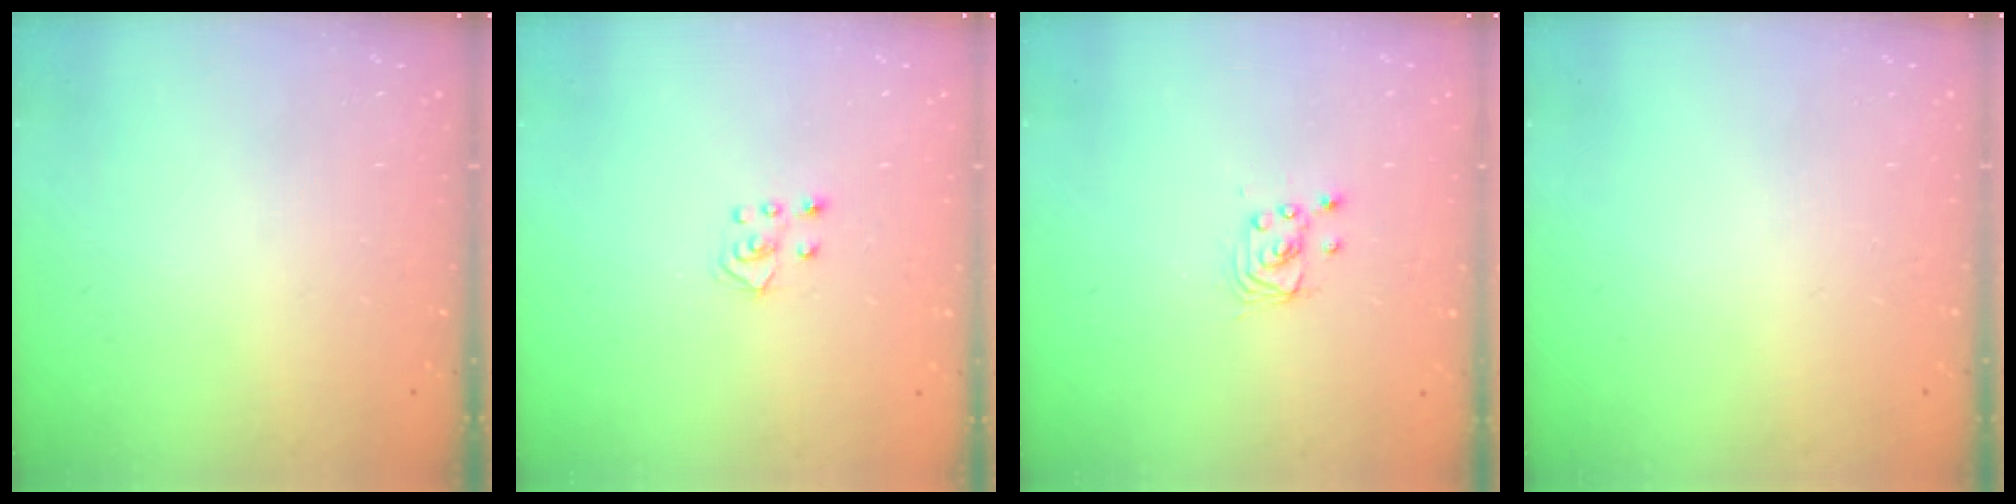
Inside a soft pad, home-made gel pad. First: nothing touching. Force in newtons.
{"total": 4.0, "press": 4.0, "slide": 0.3}
{"total": 2.8, "press": 2.8, "slide": 0.2}
{"total": 0.0}